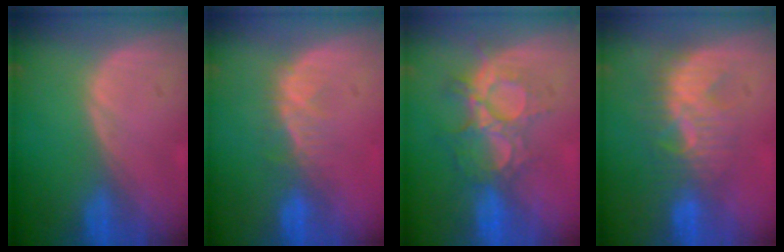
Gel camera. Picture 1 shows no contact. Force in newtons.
{"total": 3.7, "press": 3.3, "slide": 1.6}
{"total": 9.2, "press": 7.9, "slide": 4.7}
{"total": 7.7, "press": 7.2, "slide": 2.6}